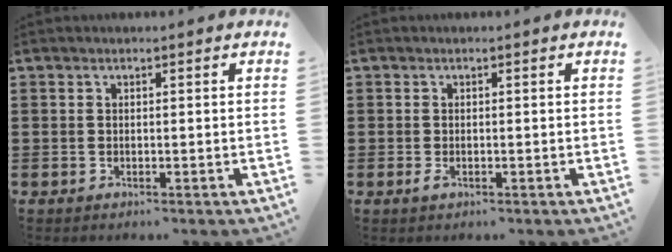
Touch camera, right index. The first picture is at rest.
{"total": 0.9, "force": [-0.3, 0.4, 0.7], "torque": [-0.022, -0.006, -0.008]}